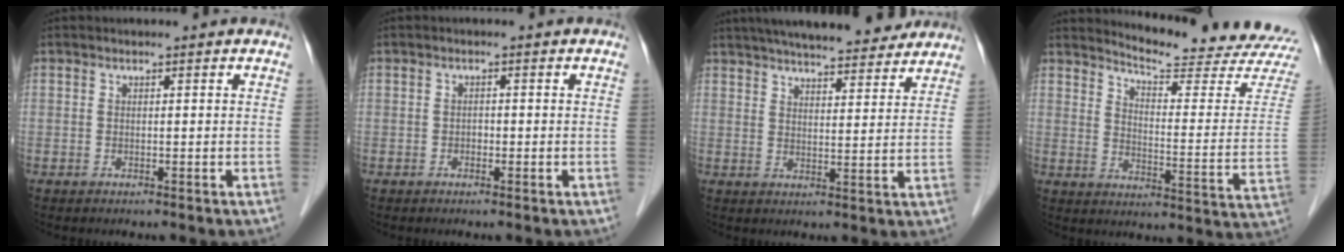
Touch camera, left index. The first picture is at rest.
{"total": 1.1, "force": [-0.9, 0.5, 0.4], "torque": [-0.004, -0.003, -0.016]}
{"total": 19.0, "force": [16.4, 3.7, 8.7], "torque": [-0.135, 0.029, 0.227]}
{"total": 18.2, "force": [17.8, -0.6, 4.1], "torque": [-0.065, -0.136, 0.208]}